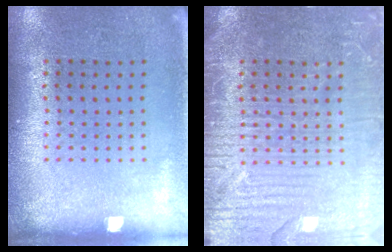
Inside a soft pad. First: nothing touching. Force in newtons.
{"total": 4.5, "press": 4.5, "slide": 0.6}